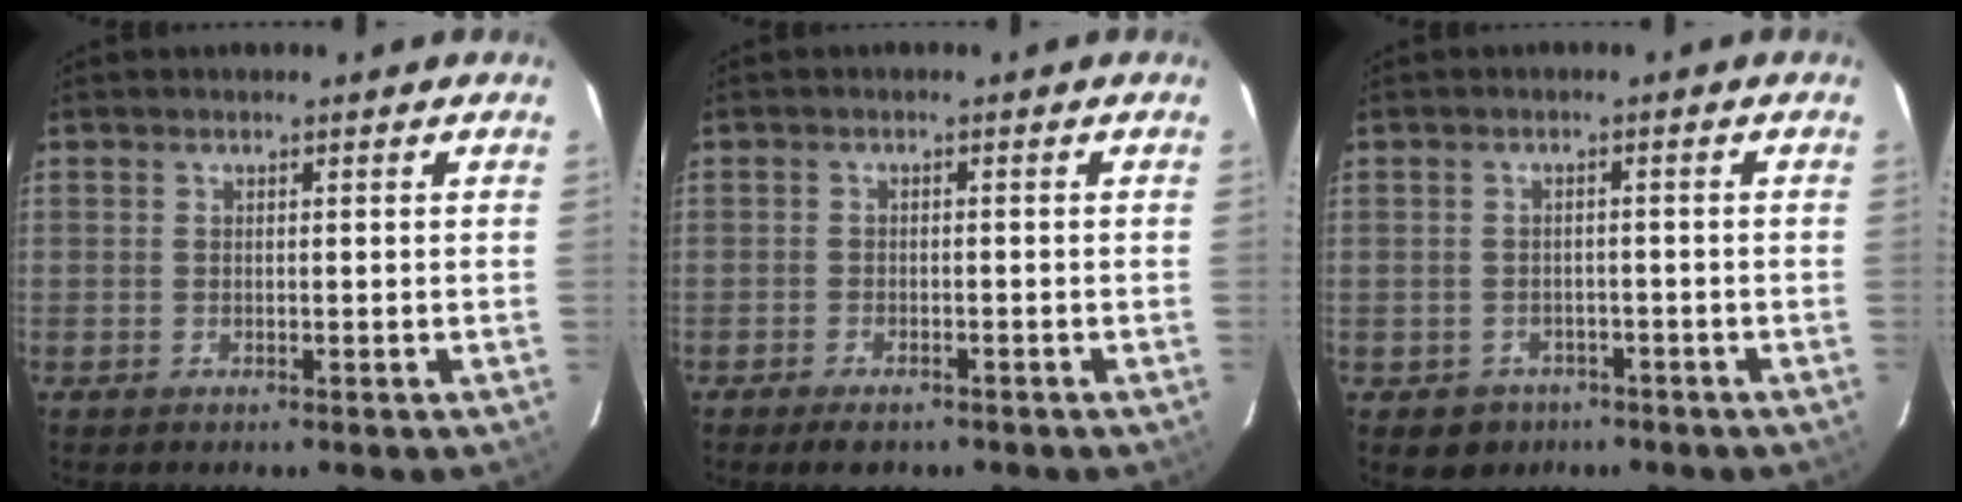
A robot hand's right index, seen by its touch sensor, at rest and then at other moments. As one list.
[{"total": 3.8, "force": [-2.8, 1.7, 1.8], "torque": [-0.044, -0.004, -0.044]}, {"total": 4.8, "force": [-2.6, 4.0, 0.6], "torque": [-0.023, 0.014, -0.029]}]